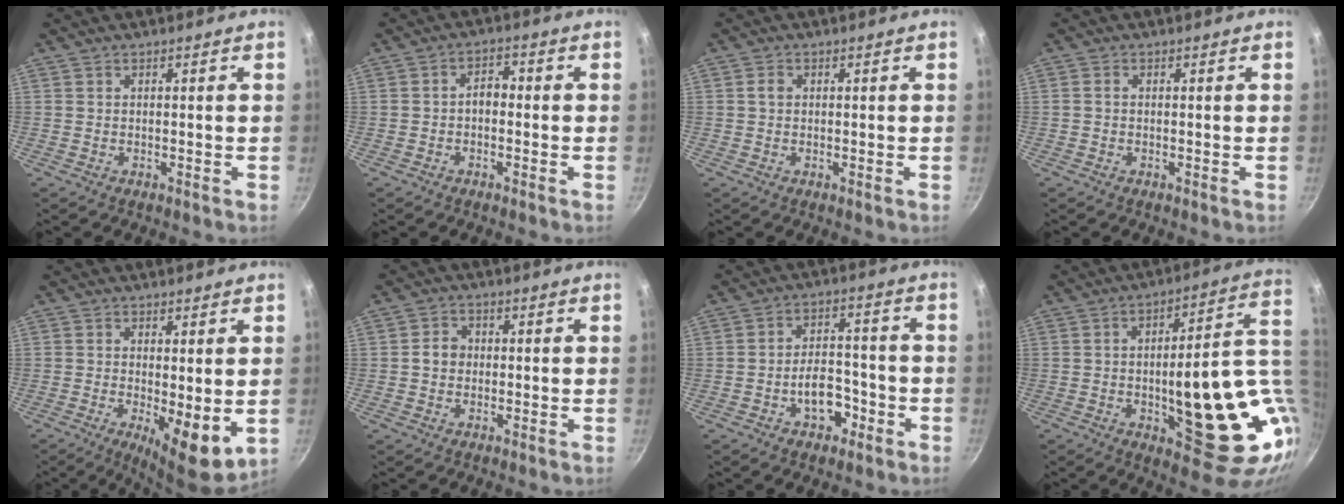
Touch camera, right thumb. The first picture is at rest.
{"total": 3.2, "force": [-0.7, 2.1, 2.2], "torque": [-0.024, 0.017, -0.018]}
{"total": 1.6, "force": [0.2, 1.2, 0.9], "torque": [-0.012, 0.005, 0.002]}
{"total": 0.8, "force": [-0.1, 0.6, 0.5], "torque": [-0.009, 0.005, -0.003]}
{"total": 8.7, "force": [-0.9, 2.8, 8.2], "torque": [-0.110, -0.018, -0.003]}
{"total": 3.6, "force": [-0.1, 3.1, 1.8], "torque": [-0.013, 0.011, -0.007]}
{"total": 7.9, "force": [-3.5, 5.0, 5.1], "torque": [-0.048, 0.033, -0.056]}
{"total": 24.8, "force": [-0.4, 9.2, 23.0], "torque": [-0.279, -0.008, 0.008]}